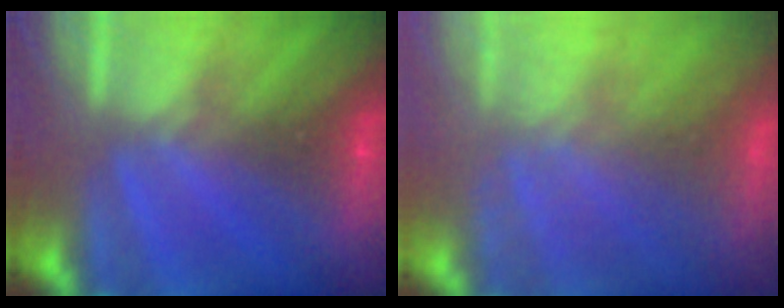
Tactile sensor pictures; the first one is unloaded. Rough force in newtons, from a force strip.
{"total": 8.9}